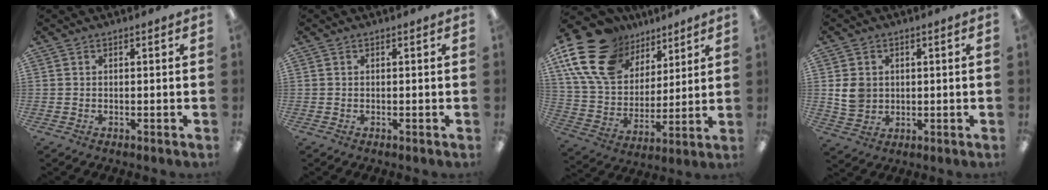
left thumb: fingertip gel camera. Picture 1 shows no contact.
{"total": 0.0}
{"total": 20.5, "force": [11.6, 13.1, 10.6], "torque": [-0.210, -0.048, 0.220]}
{"total": 6.1, "force": [1.0, 5.3, 2.7], "torque": [-0.049, 0.005, 0.020]}